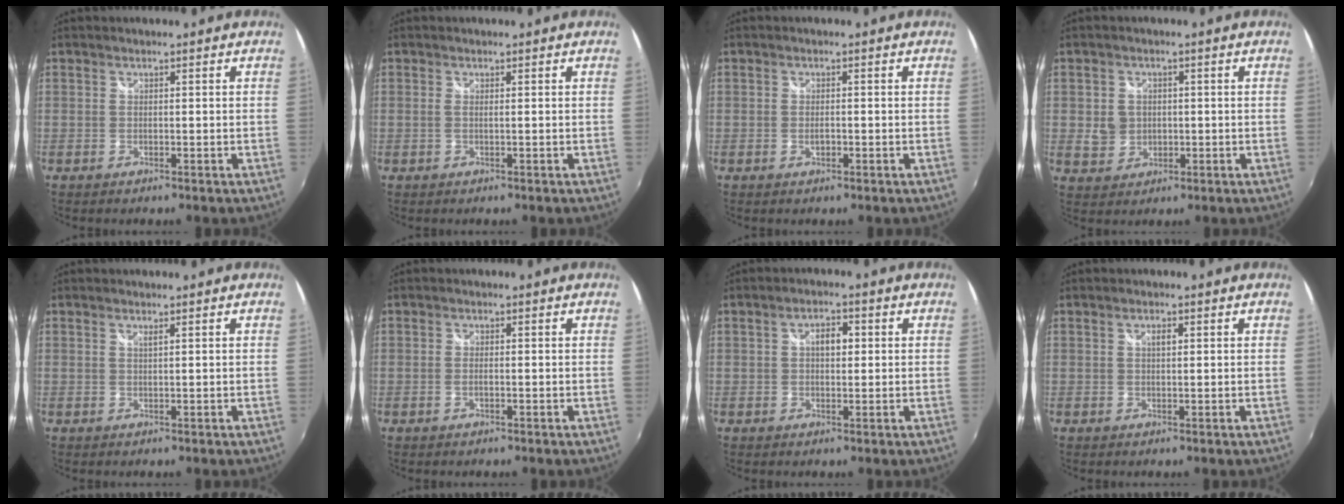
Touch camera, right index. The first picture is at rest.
{"total": 0.9, "force": [-0.1, -0.2, 0.9], "torque": [-0.017, -0.001, -0.003]}
{"total": 1.4, "force": [-0.5, 0.7, 1.1], "torque": [-0.019, -0.001, -0.008]}
{"total": 4.8, "force": [-0.2, 4.4, 2.0], "torque": [-0.039, 0.004, 0.002]}
{"total": 0.7, "force": [0.5, -0.3, 0.4], "torque": [-0.006, 0.001, 0.007]}
{"total": 1.2, "force": [-0.4, 0.4, 1.1], "torque": [-0.024, -0.001, -0.008]}
{"total": 3.4, "force": [0.6, 1.8, 2.8], "torque": [-0.044, 0.009, 0.008]}
{"total": 1.2, "force": [0.5, 0.3, 1.1], "torque": [-0.018, 0.003, 0.007]}